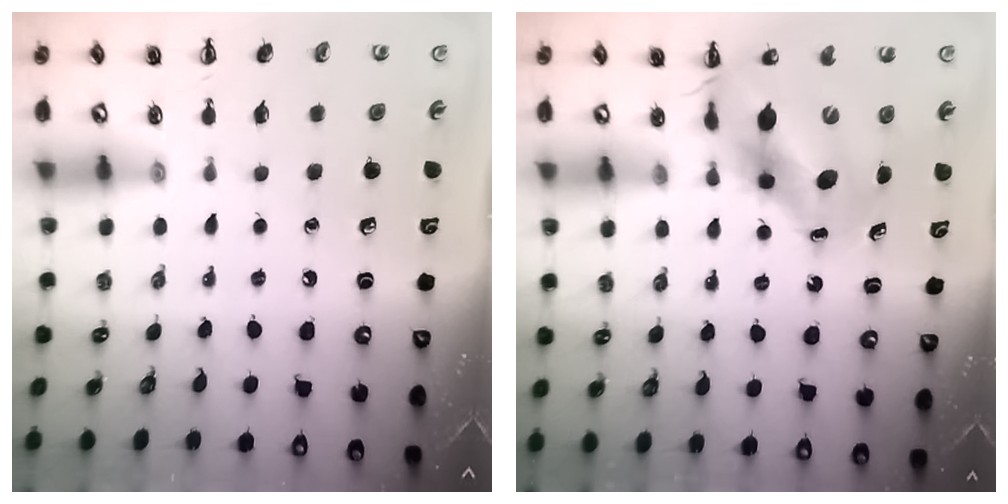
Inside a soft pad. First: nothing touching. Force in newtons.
{"total": 11.1, "press": 10.7, "slide": 3.0}